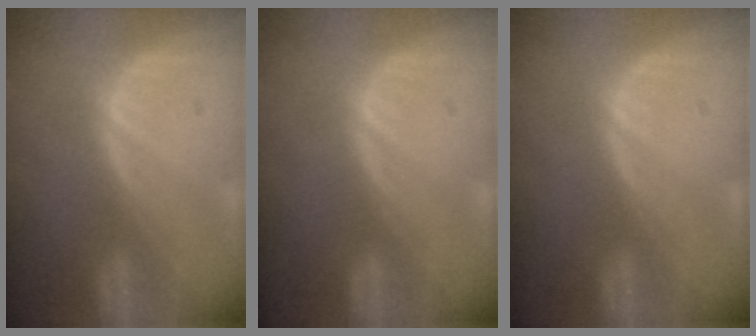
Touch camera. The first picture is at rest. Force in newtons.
{"total": 0.0}
{"total": 0.0}